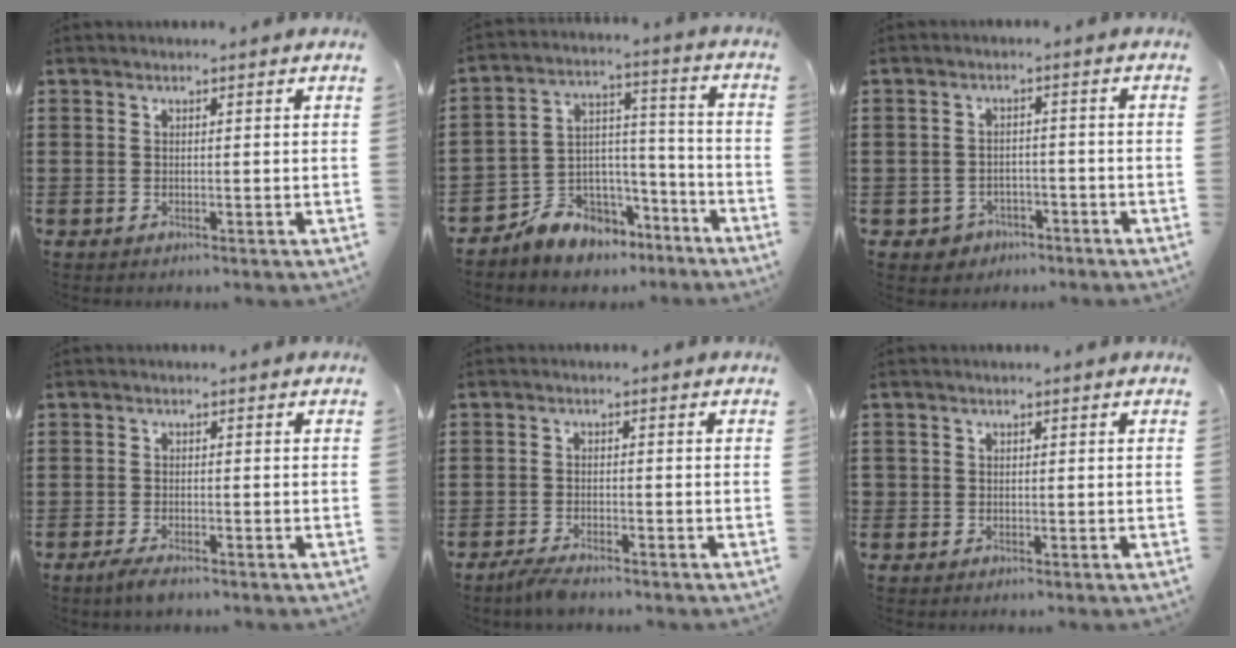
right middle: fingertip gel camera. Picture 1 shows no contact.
{"total": 6.9, "force": [-6.0, 3.5, -0.3], "torque": [-0.010, 0.012, -0.117]}
{"total": 2.3, "force": [-2.0, 1.3, 0.0], "torque": [-0.010, 0.002, -0.044]}
{"total": 2.0, "force": [-1.4, 0.4, 1.4], "torque": [-0.040, -0.008, -0.029]}
{"total": 2.4, "force": [-2.2, 0.2, 1.0], "torque": [-0.034, -0.003, -0.047]}
{"total": 0.8, "force": [-0.1, 0.8, 0.1], "torque": [-0.004, 0.005, -0.004]}